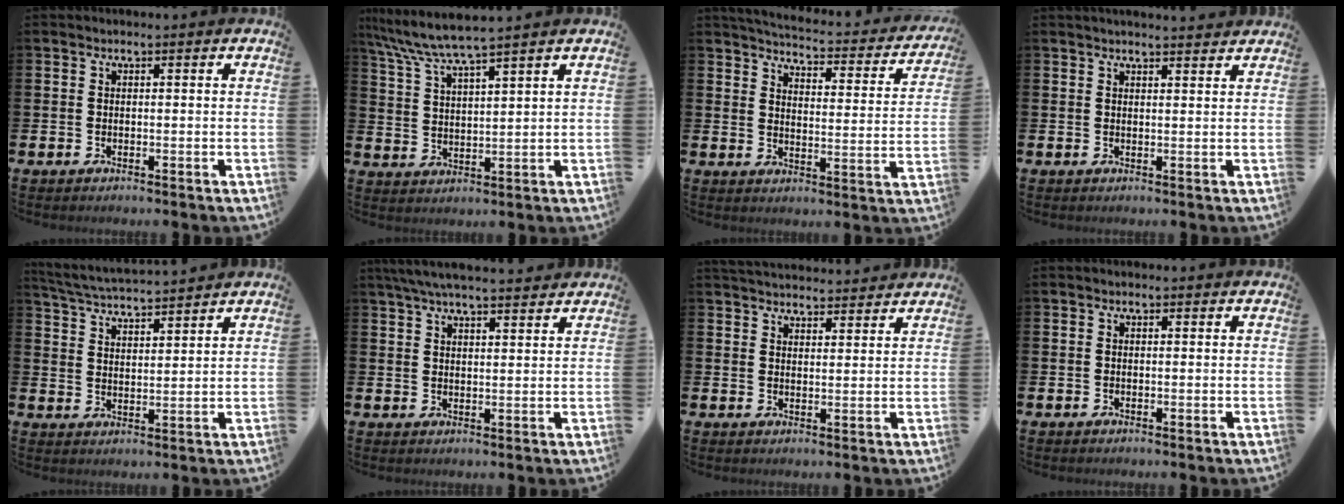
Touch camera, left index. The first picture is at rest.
{"total": 5.9, "force": [5.4, -0.2, 2.2], "torque": [-0.064, -0.027, 0.094]}
{"total": 4.2, "force": [4.1, 0.6, 1.0], "torque": [-0.038, -0.039, 0.064]}
{"total": 2.1, "force": [2.1, 0.1, 0.1], "torque": [0.006, -0.014, 0.036]}
{"total": 4.6, "force": [4.6, 0.1, 0.6], "torque": [-0.037, -0.029, 0.081]}
{"total": 5.4, "force": [5.1, 0.6, 1.9], "torque": [-0.046, -0.015, 0.093]}
{"total": 3.9, "force": [3.9, 0.7, 0.1], "torque": [-0.013, -0.020, 0.072]}
{"total": 0.0}